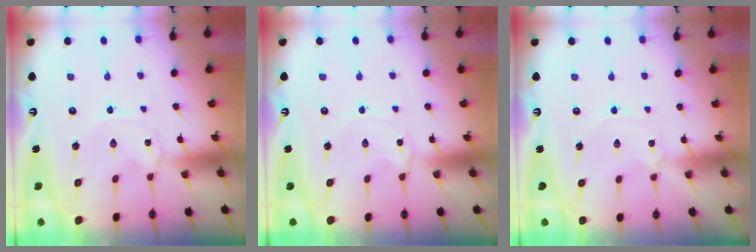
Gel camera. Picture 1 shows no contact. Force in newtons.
{"total": 2.0, "press": 2.0, "slide": 0.2}
{"total": 0.7, "press": 0.6, "slide": 0.1}